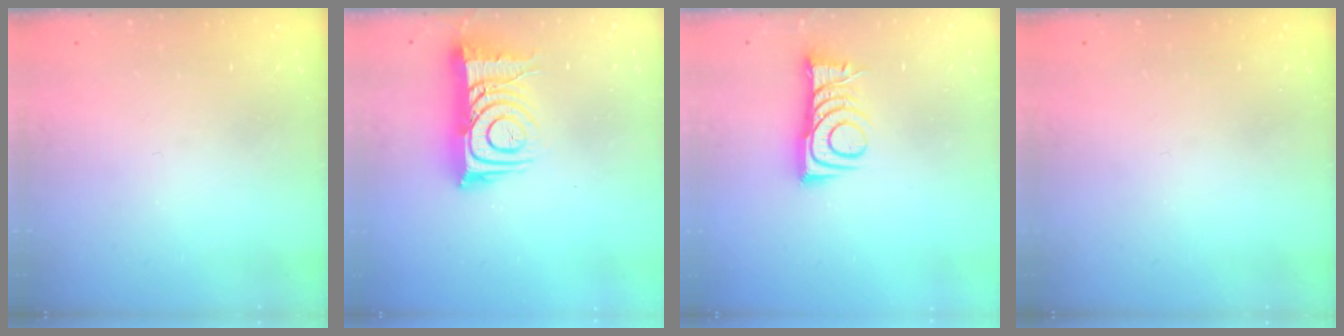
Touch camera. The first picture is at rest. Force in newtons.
{"total": 14.0, "press": 14.0, "slide": 1.0}
{"total": 9.0, "press": 9.0, "slide": 0.1}
{"total": 0.0}